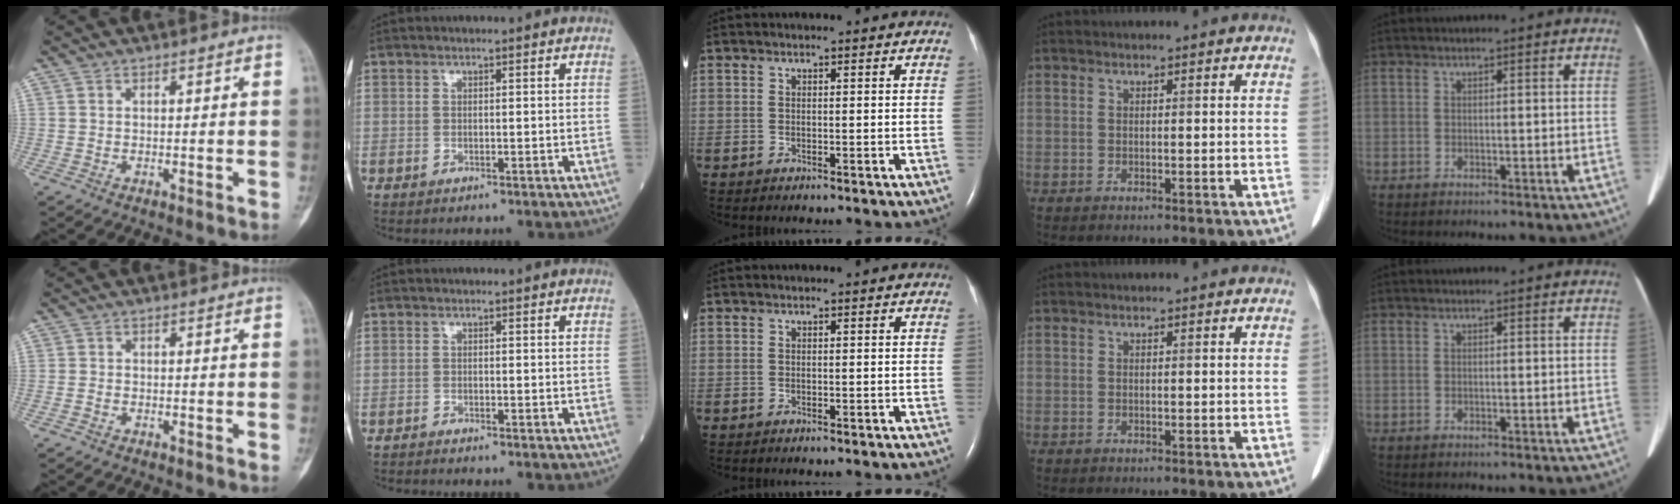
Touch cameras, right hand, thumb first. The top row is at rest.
{"thumb": {"total": 0.7, "force": [-0.5, 0.4, 0.4], "torque": [-0.010, 0.000, -0.012]}, "index": {"total": 1.2, "force": [-1.2, -0.2, 0.1], "torque": [0.000, 0.001, -0.021]}}